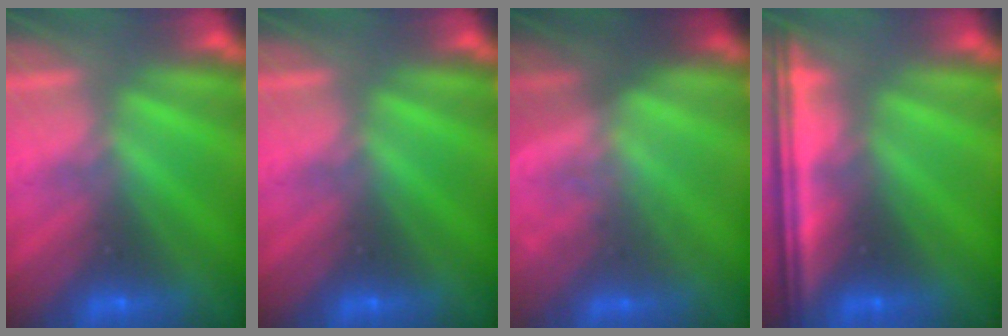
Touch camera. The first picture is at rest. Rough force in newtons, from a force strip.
{"total": 0.0}
{"total": 1.4}
{"total": 6.9}